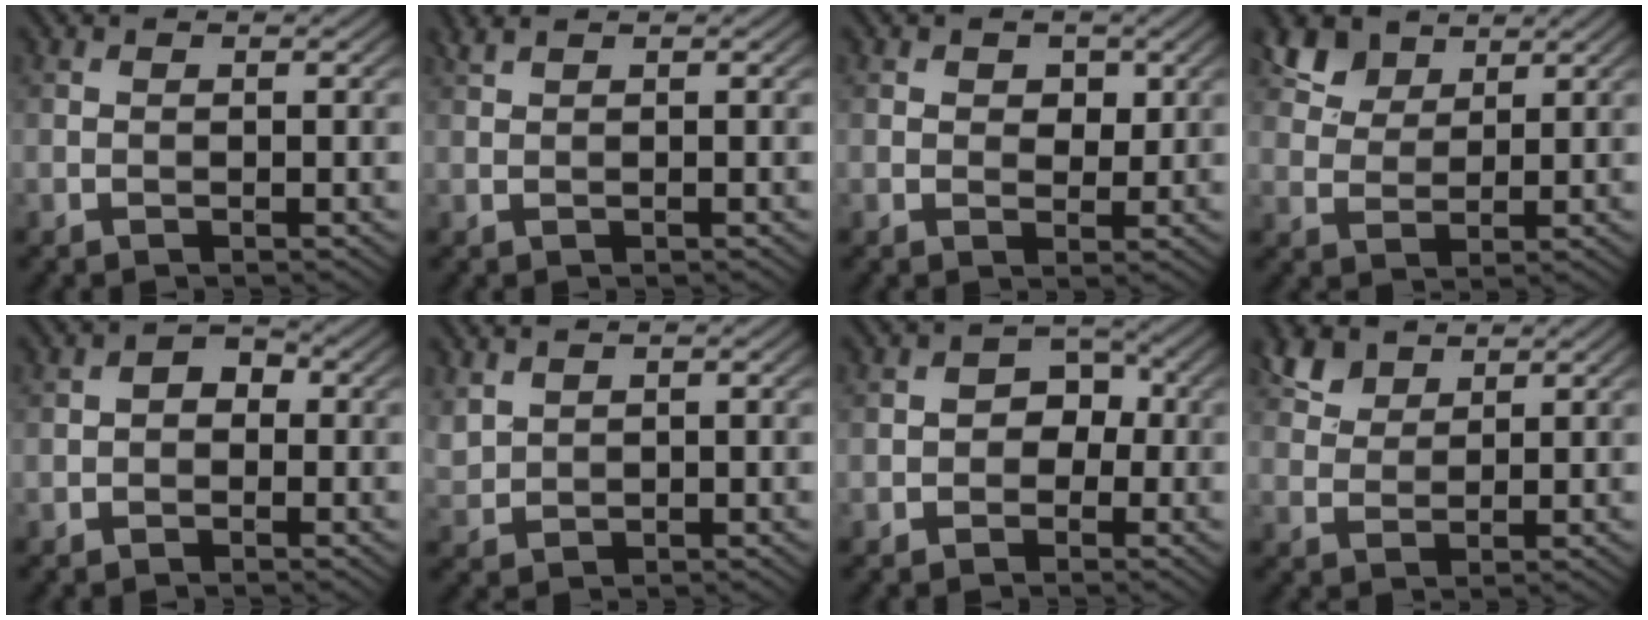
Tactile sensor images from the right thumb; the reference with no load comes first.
{"total": 1.2, "force": [1.0, 0.1, 0.7], "torque": [-0.021, 0.009, 0.021]}
{"total": 2.6, "force": [1.1, 1.8, 1.5], "torque": [-0.029, -0.005, 0.017]}
{"total": 5.8, "force": [4.0, 3.3, 2.6], "torque": [-0.063, 0.005, 0.079]}
{"total": 2.3, "force": [-0.4, 1.8, 1.4], "torque": [-0.022, 0.004, -0.015]}
{"total": 2.4, "force": [1.7, 1.3, 1.0], "torque": [-0.033, 0.003, 0.042]}
{"total": 3.5, "force": [-0.7, 3.0, 1.8], "torque": [-0.008, 0.005, -0.021]}
{"total": 4.5, "force": [3.4, 2.3, 2.0], "torque": [-0.050, 0.006, 0.073]}